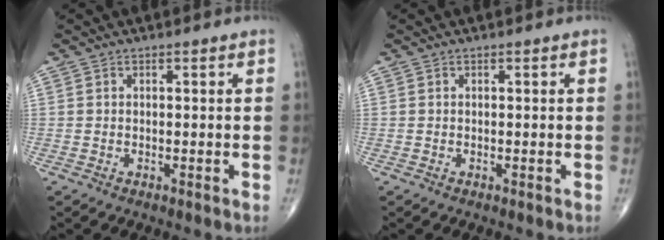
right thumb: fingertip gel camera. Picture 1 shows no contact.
{"total": 0.0}